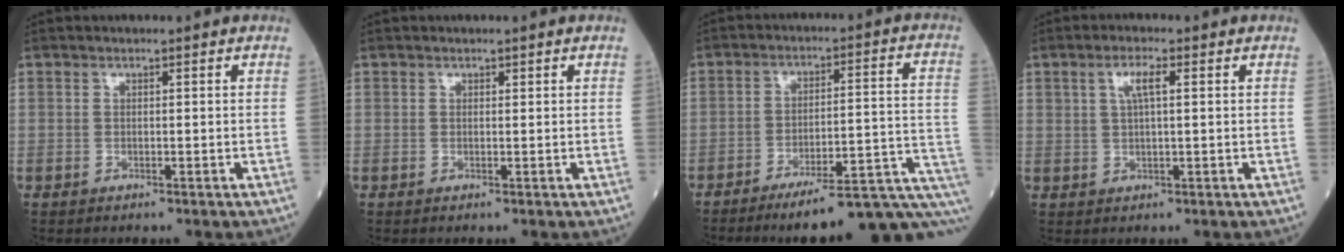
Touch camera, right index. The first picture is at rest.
{"total": 0.0}
{"total": 17.7, "force": [-13.8, 0.2, 11.1], "torque": [-0.084, 0.028, -0.195]}
{"total": 3.4, "force": [1.3, 0.7, 3.1], "torque": [-0.062, 0.007, 0.024]}